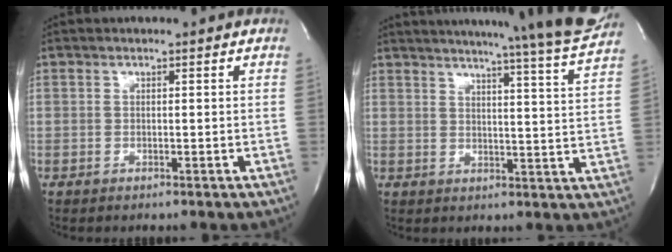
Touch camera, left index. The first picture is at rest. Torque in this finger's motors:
{"motor_torque": [0.02, -0.04, 0.42, 0.08]}